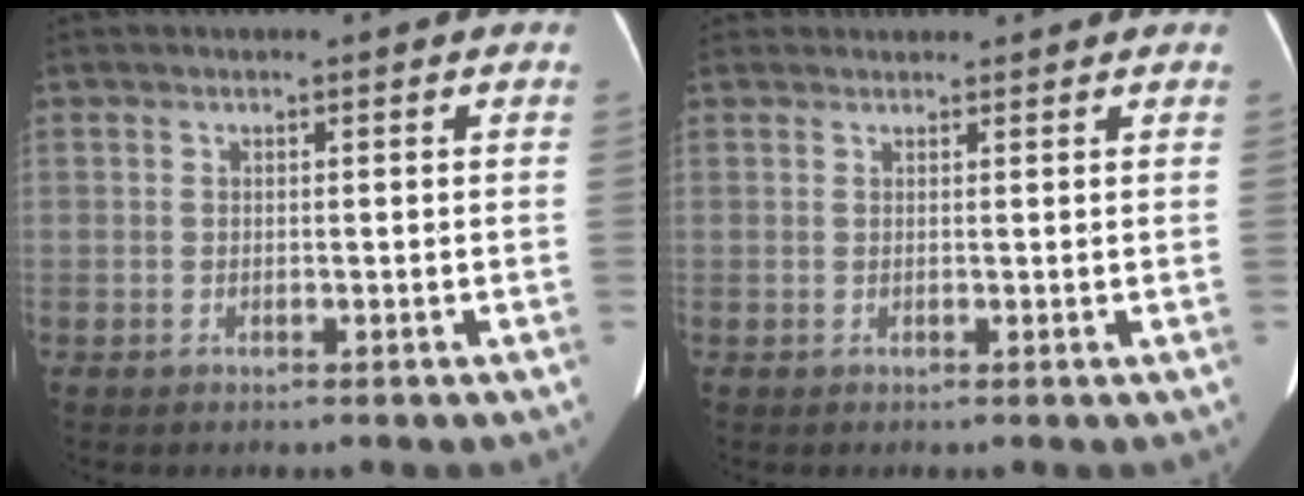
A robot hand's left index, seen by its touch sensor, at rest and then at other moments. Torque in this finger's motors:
{"motor_torque": [1.01, -1.13, 0.33, 0.21]}